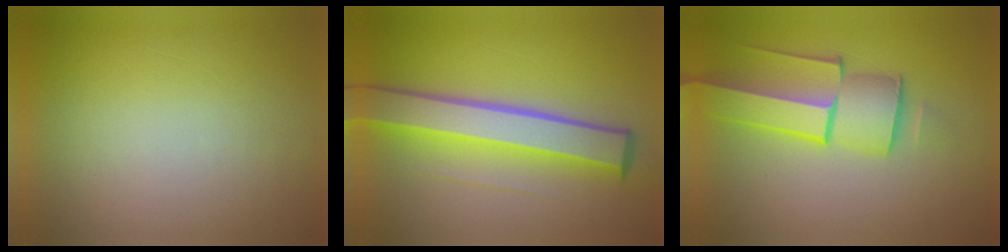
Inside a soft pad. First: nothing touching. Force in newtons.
{"total": 8.0}
{"total": 6.2}